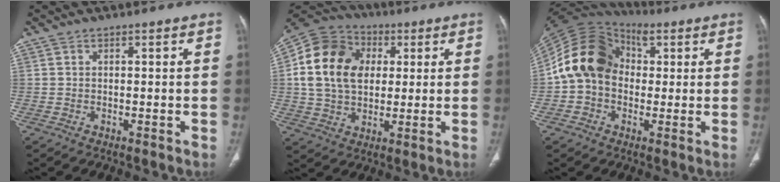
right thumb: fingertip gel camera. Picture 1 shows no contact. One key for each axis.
{"total": 17.7, "fx": 3.2, "fy": 13.0, "fz": 11.7, "tx": -0.202, "ty": 0.015, "tz": 0.051}
{"total": 15.7, "fx": 2.1, "fy": 11.9, "fz": 10.1, "tx": -0.168, "ty": 0.035, "tz": 0.026}